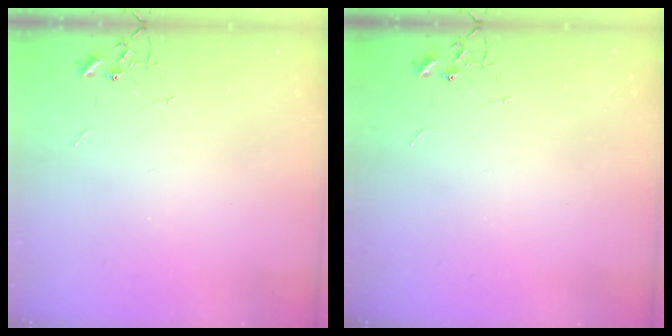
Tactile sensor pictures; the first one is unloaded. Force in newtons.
{"total": 0.0}